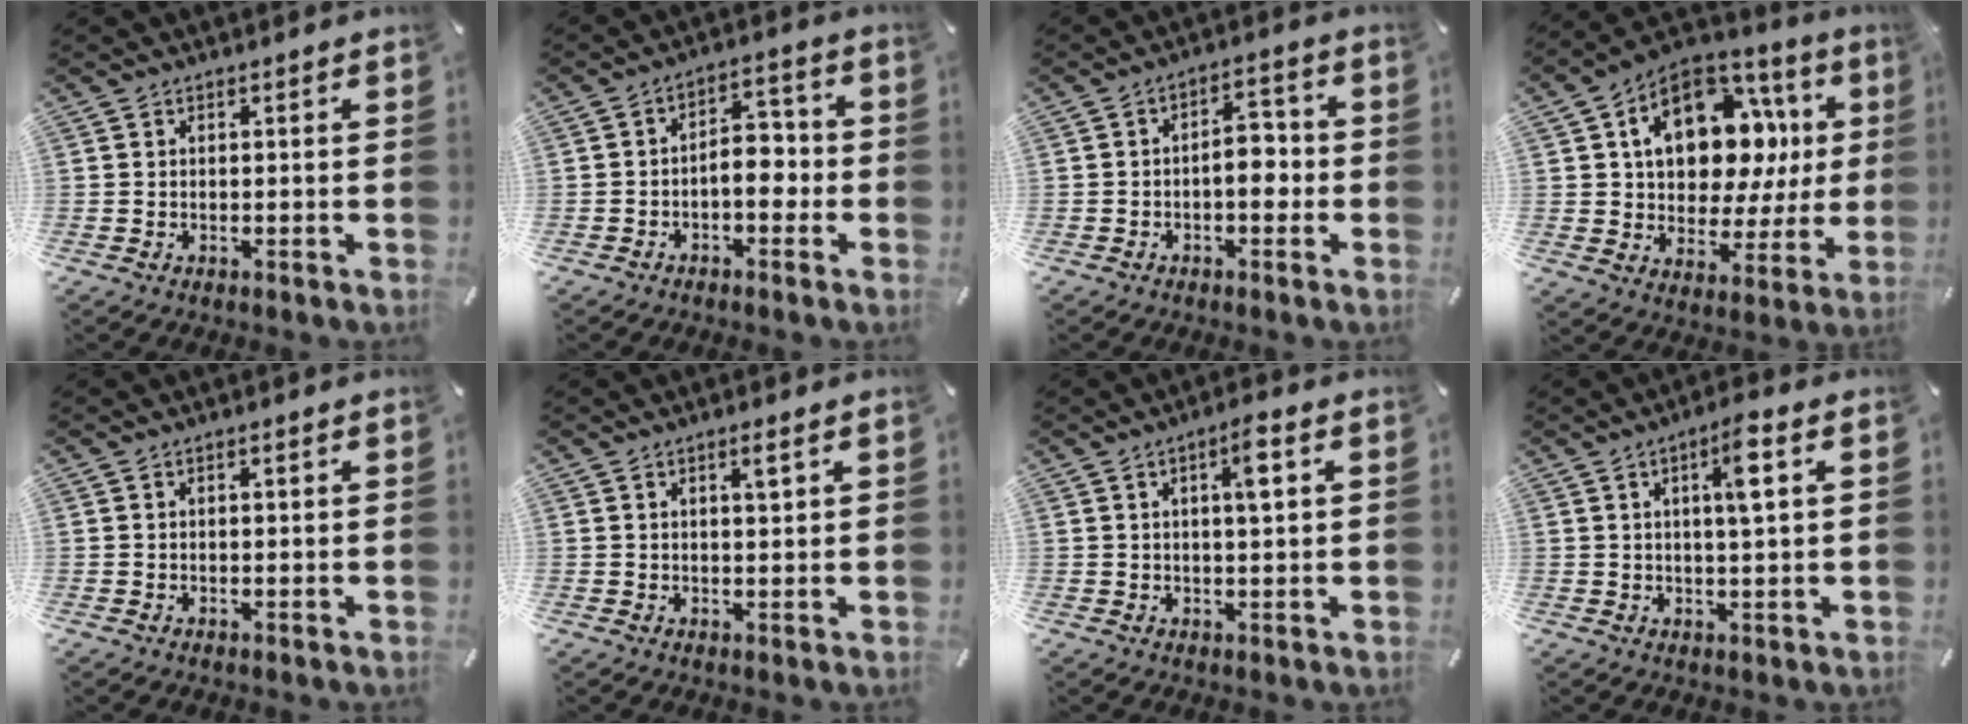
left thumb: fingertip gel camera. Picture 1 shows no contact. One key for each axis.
{"total": 7.4, "fx": -2.3, "fy": 4.3, "fz": 5.5, "tx": -0.085, "ty": 0.021, "tz": -0.041}
{"total": 6.5, "fx": -1.8, "fy": 3.6, "fz": 5.2, "tx": -0.080, "ty": 0.016, "tz": -0.033}
{"total": 18.3, "fx": 6.4, "fy": 12.1, "fz": 12.1, "tx": -0.188, "ty": -0.027, "tz": 0.113}
{"total": 0.6, "fx": 0.1, "fy": 0.3, "fz": 0.5, "tx": -0.011, "ty": 0.002, "tz": 0.001}
{"total": 2.7, "fx": 1.1, "fy": 0.6, "fz": 2.3, "tx": -0.041, "ty": 0.000, "tz": 0.016}
{"total": 5.2, "fx": 1.5, "fy": 1.1, "fz": 4.9, "tx": -0.081, "ty": -0.002, "tz": 0.020}
{"total": 6.7, "fx": 2.0, "fy": 1.1, "fz": 6.3, "tx": -0.100, "ty": -0.008, "tz": 0.025}